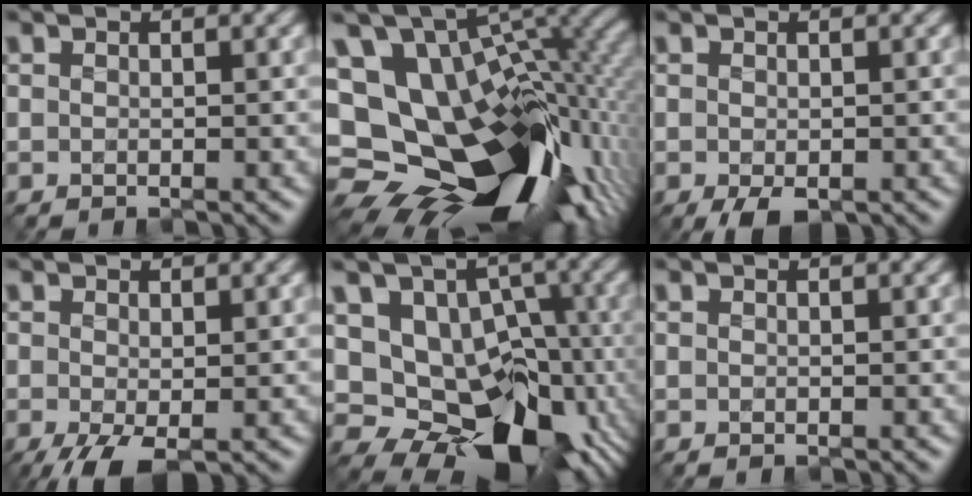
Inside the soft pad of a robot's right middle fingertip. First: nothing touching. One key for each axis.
{"total": 17.2, "fx": -3.2, "fy": 10.9, "fz": 12.9, "tx": -0.226, "ty": -0.021, "tz": -0.023}
{"total": 1.7, "fx": -1.3, "fy": 0.5, "fz": 1.1, "tx": -0.027, "ty": -0.008, "tz": -0.015}
{"total": 2.8, "fx": -1.5, "fy": 0.6, "fz": 2.3, "tx": -0.057, "ty": -0.009, "tz": -0.026}
{"total": 13.8, "fx": -3.2, "fy": 10.1, "fz": 8.8, "tx": -0.111, "ty": 0.005, "tz": -0.044}
{"total": 0.0}